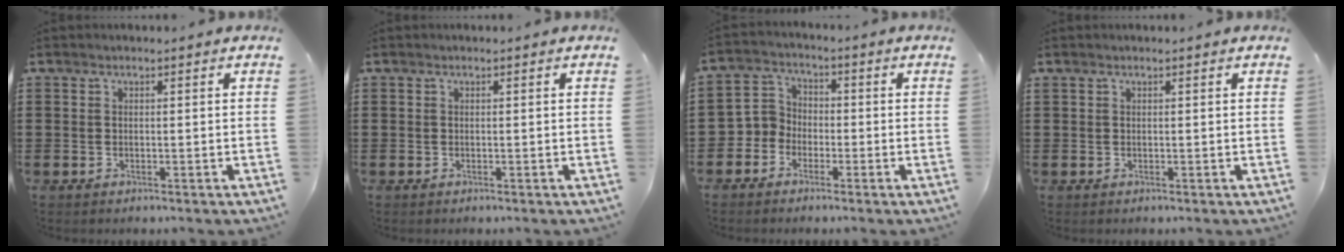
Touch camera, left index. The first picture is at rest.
{"total": 0.0}
{"total": 4.2, "force": [-2.5, 3.3, 0.4], "torque": [-0.037, 0.005, -0.060]}
{"total": 0.0}